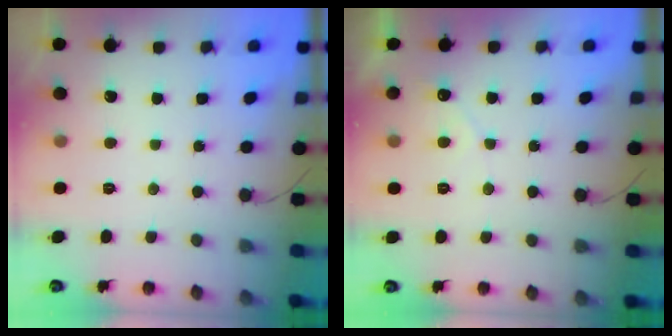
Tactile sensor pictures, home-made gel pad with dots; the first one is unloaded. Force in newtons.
{"total": 3.7, "press": 3.7, "slide": 0.1}